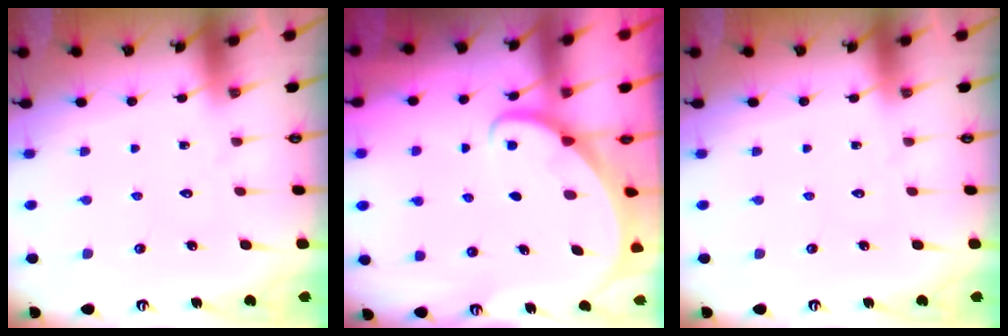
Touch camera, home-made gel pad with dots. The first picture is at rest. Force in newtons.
{"total": 2.1, "press": 2.1, "slide": 0.2}
{"total": 0.0}